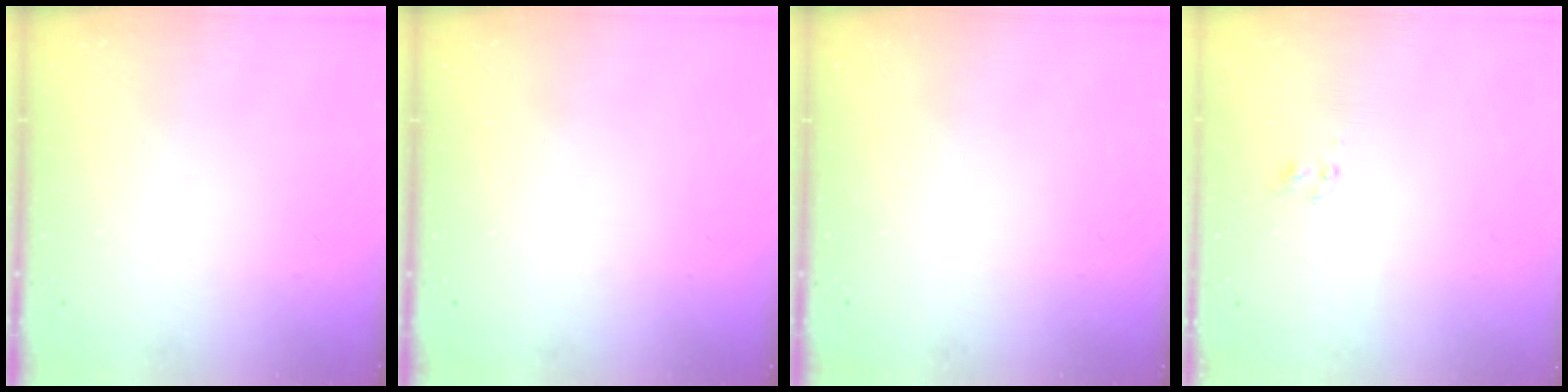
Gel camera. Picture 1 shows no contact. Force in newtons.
{"total": 0.0}
{"total": 0.0}
{"total": 1.9, "press": 1.7, "slide": 0.9}